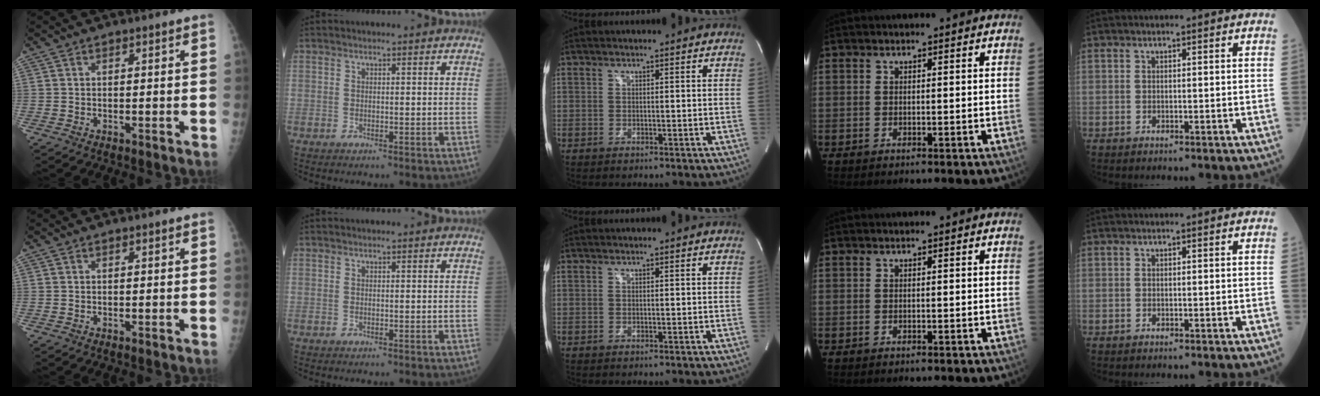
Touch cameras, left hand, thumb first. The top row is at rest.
{}